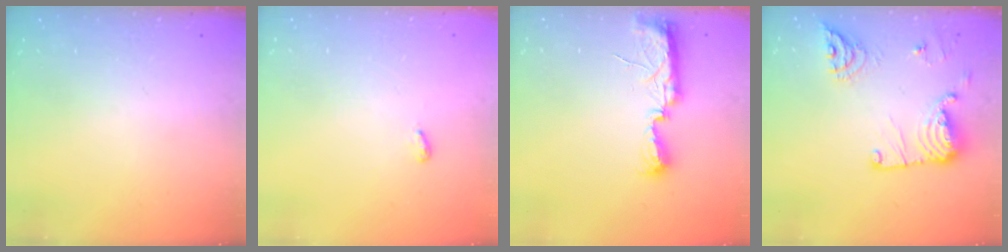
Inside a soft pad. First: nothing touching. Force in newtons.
{"total": 3.2, "press": 3.1, "slide": 0.4}
{"total": 8.5, "press": 8.3, "slide": 2.0}
{"total": 14.5, "press": 14.5, "slide": 0.4}